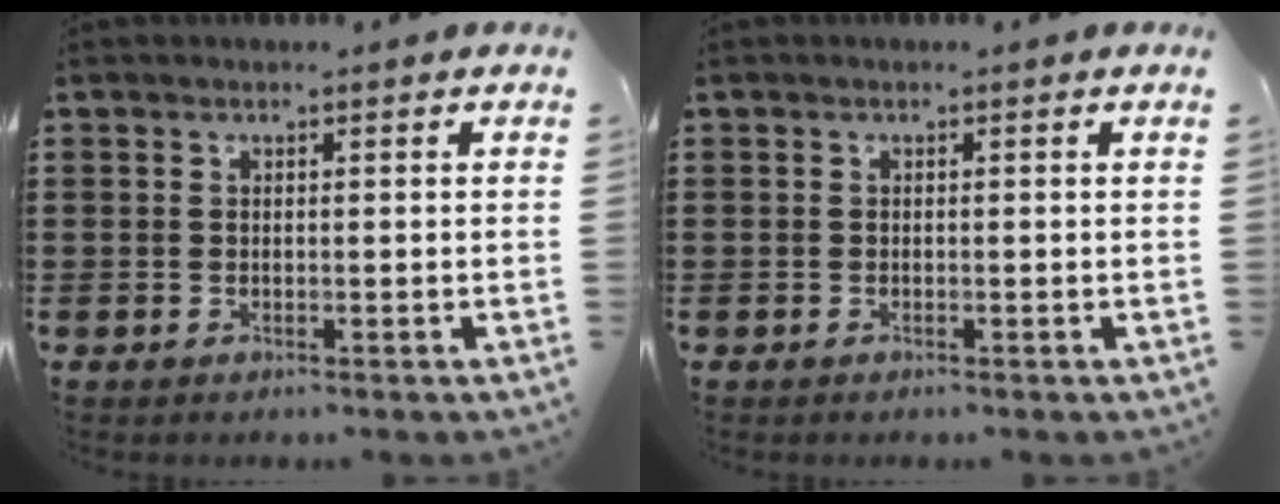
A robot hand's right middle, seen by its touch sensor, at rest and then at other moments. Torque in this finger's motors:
{"motor_torque": [-0.09, -0.13, 0.05, -0.01]}